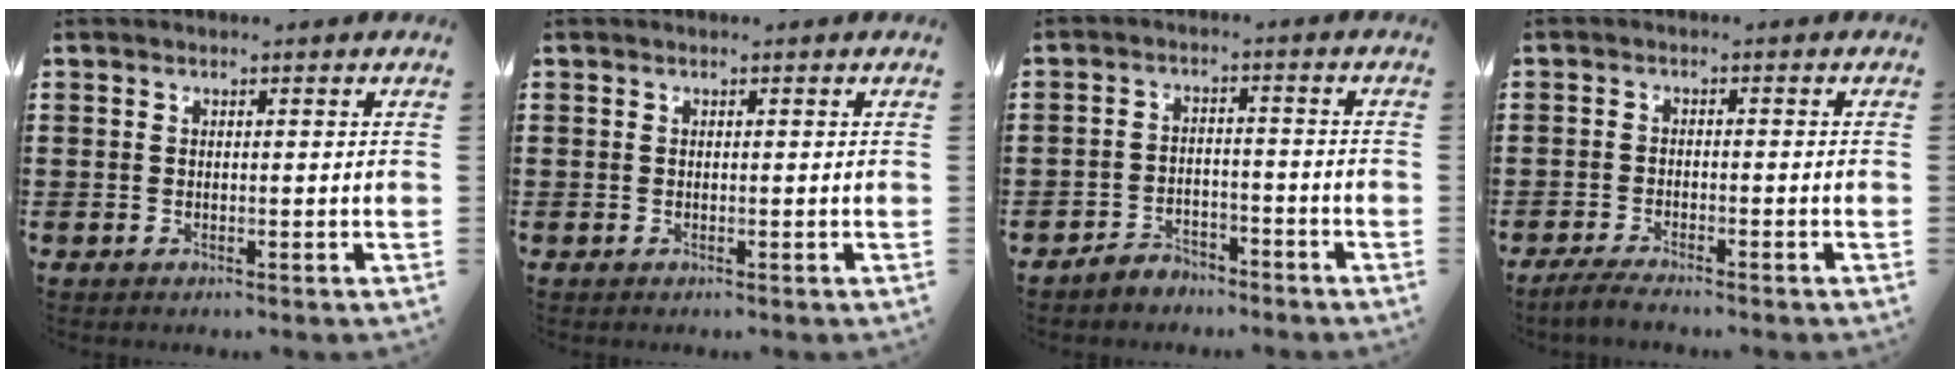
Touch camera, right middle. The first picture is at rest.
{"total": 0.0}
{"total": 3.6, "force": [-3.5, 0.9, -0.1], "torque": [-0.005, 0.002, -0.074]}
{"total": 2.9, "force": [-2.7, 0.3, 0.8], "torque": [-0.021, 0.001, -0.058]}